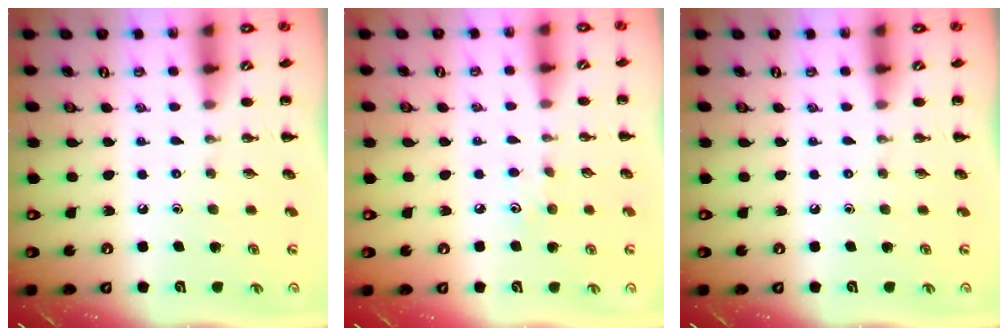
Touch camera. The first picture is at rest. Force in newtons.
{"total": 4.5, "press": 4.4, "slide": 1.2}
{"total": 0.0}